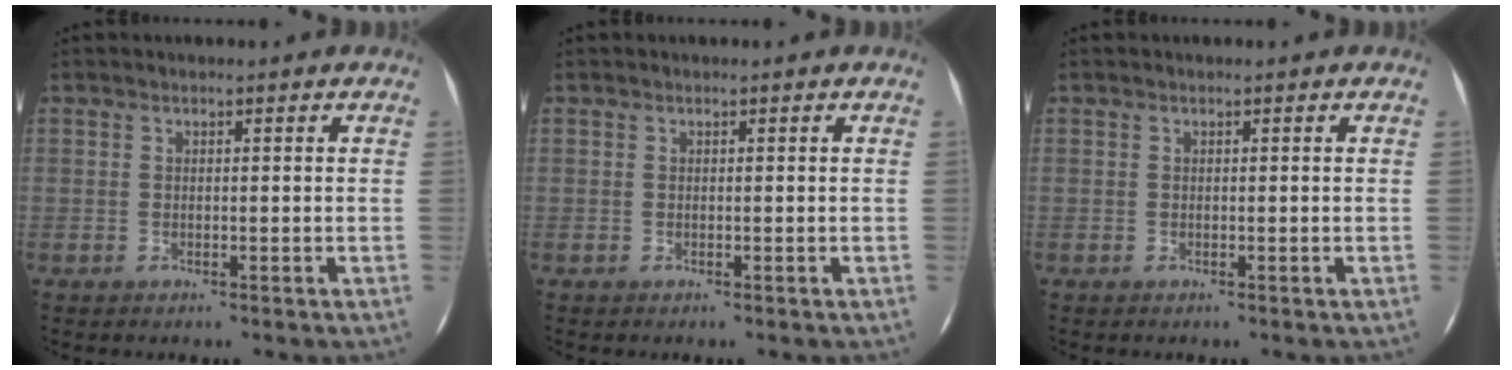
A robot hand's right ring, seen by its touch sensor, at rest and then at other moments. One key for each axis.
{"total": 0.0}
{"total": 0.0}